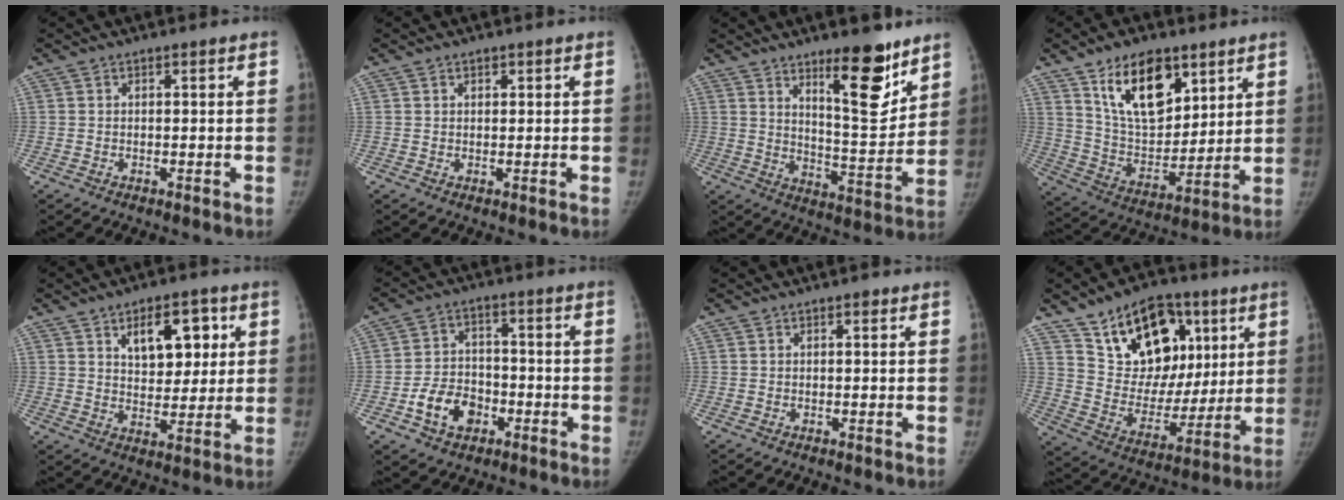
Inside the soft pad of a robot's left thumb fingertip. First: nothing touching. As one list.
[{"total": 0.8, "force": [0.5, 0.6, 0.2], "torque": [0.005, -0.002, 0.005]}, {"total": 14.3, "force": [9.2, 4.3, 10.1], "torque": [-0.113, -0.076, 0.149]}, {"total": 17.0, "force": [9.5, 9.1, 10.7], "torque": [-0.131, -0.053, 0.177]}, {"total": 10.8, "force": [4.3, 6.3, 7.7], "torque": [-0.071, -0.015, 0.066]}, {"total": 9.1, "force": [-3.9, 6.7, 4.7], "torque": [-0.060, 0.026, -0.069]}, {"total": 0.7, "force": [0.3, 0.4, 0.5], "torque": [-0.003, 0.001, 0.002]}, {"total": 21.1, "force": [10.2, 13.8, 12.3], "torque": [-0.143, -0.033, 0.175]}]